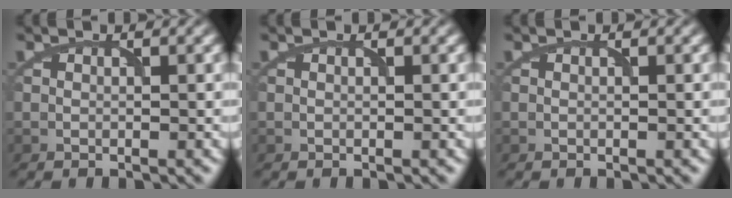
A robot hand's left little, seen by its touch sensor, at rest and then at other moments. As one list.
[{"total": 0.0}, {"total": 0.0}]